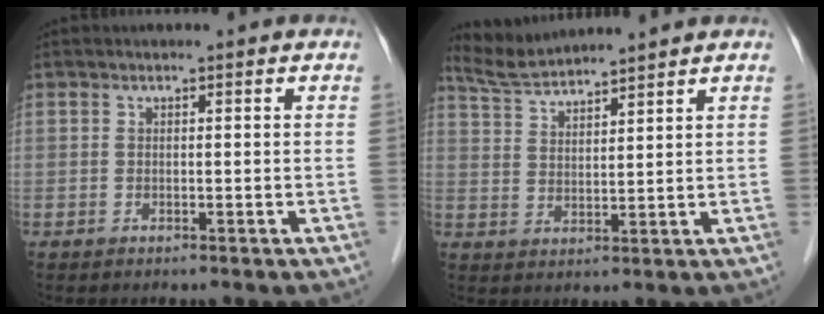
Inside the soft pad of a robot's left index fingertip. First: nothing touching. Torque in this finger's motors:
{"motor_torque": [0.39, -0.49, 0.04, -0.01]}